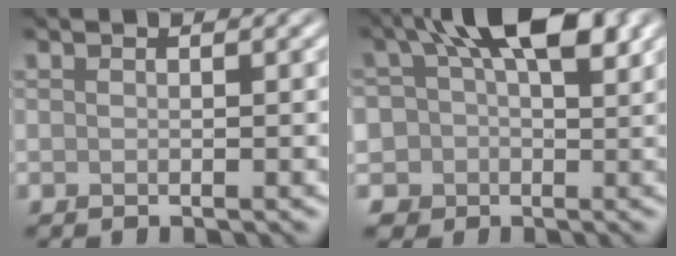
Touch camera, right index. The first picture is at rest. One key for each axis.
{"total": 9.5, "fx": 1.9, "fy": 6.5, "fz": 6.7, "tx": -0.100, "ty": 0.009, "tz": 0.017}